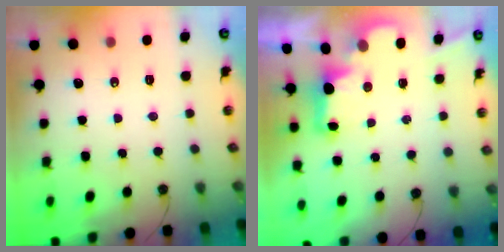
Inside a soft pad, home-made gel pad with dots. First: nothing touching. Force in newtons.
{"total": 2.7, "press": 2.7, "slide": 0.6}